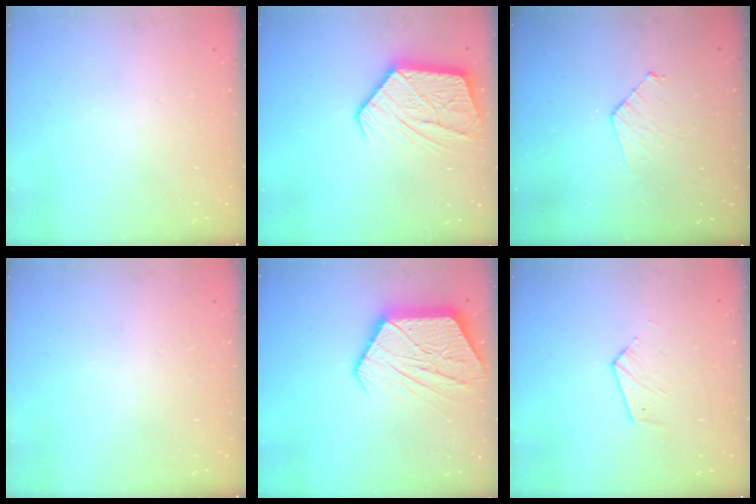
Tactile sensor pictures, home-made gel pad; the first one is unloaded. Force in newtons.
{"total": 13.9, "press": 13.8, "slide": 1.1}
{"total": 4.4, "press": 4.3, "slide": 0.4}
{"total": 0.0}
{"total": 16.1, "press": 16.1, "slide": 1.2}
{"total": 4.7, "press": 4.7, "slide": 0.4}